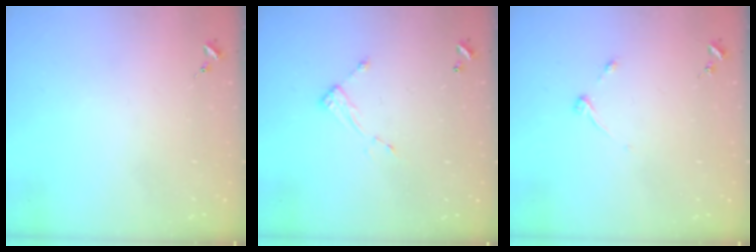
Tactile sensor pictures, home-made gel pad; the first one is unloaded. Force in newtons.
{"total": 6.1, "press": 6.1, "slide": 0.2}
{"total": 3.9, "press": 3.8, "slide": 0.6}